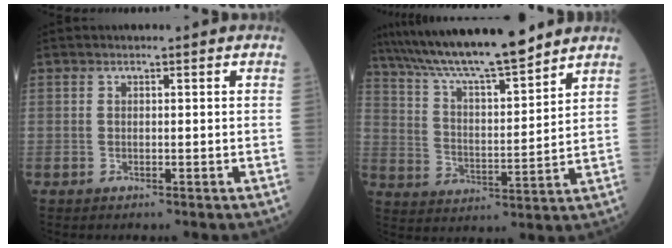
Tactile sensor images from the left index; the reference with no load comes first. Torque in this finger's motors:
{"motor_torque": [0.62, -0.96, 0.87, 0.17]}